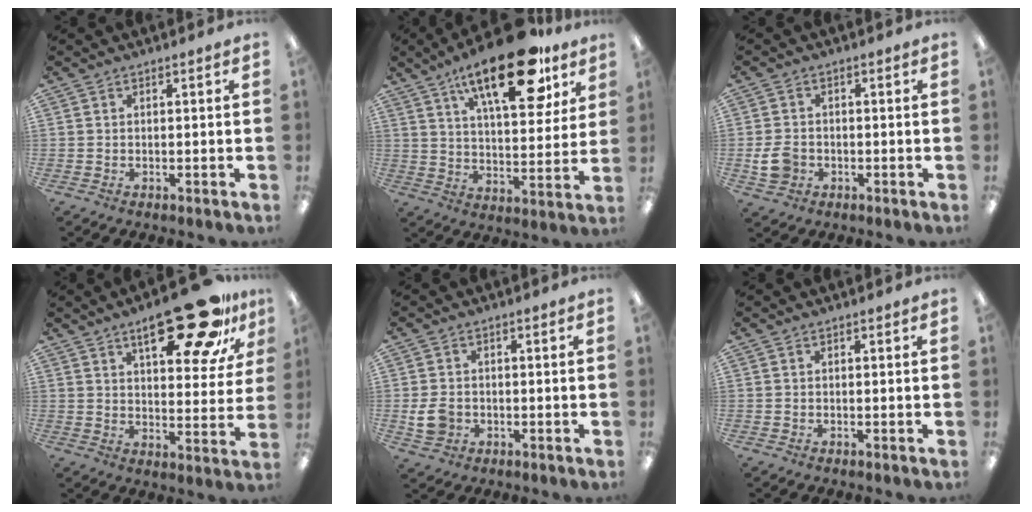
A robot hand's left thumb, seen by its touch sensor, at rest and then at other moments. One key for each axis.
{"total": 22.3, "fx": 13.7, "fy": 8.5, "fz": 15.5, "tx": -0.233, "ty": -0.067, "tz": 0.219}
{"total": 5.5, "fx": -1.3, "fy": 4.5, "fz": 2.8, "tx": -0.043, "ty": 0.003, "tz": -0.024}
{"total": 20.7, "fx": 12.8, "fy": 7.6, "fz": 14.3, "tx": -0.189, "ty": -0.068, "tz": 0.199}
{"total": 5.2, "fx": -0.8, "fy": 4.4, "fz": 2.8, "tx": -0.043, "ty": -0.001, "tz": -0.015}
{"total": 0.0}